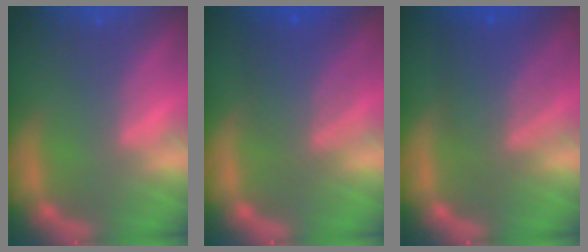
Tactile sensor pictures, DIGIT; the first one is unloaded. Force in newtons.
{"total": 5.5}
{"total": 6.5}